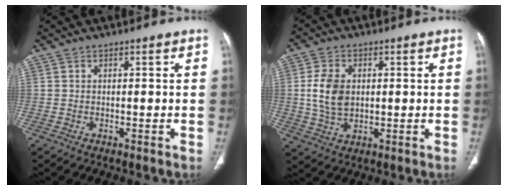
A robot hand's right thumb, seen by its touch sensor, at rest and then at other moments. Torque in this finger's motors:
{"motor_torque": [1.10, 0.67, 0.31, -0.76, 0.10]}